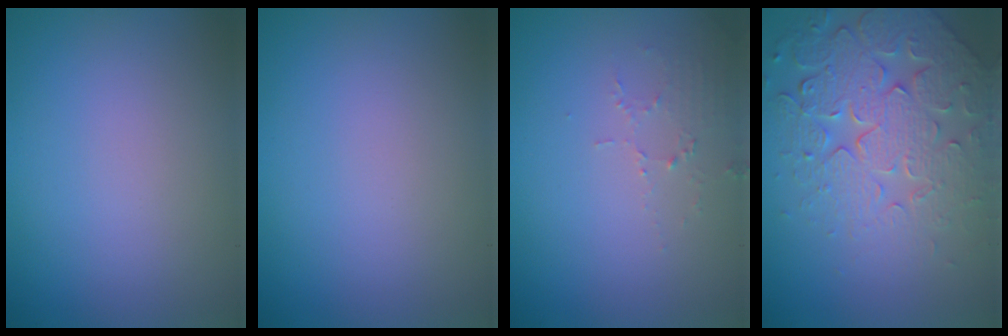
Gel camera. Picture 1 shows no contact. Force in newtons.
{"total": 0.0}
{"total": 1.5, "press": 1.5, "slide": 0.2}
{"total": 7.2, "press": 5.7, "slide": 4.4}